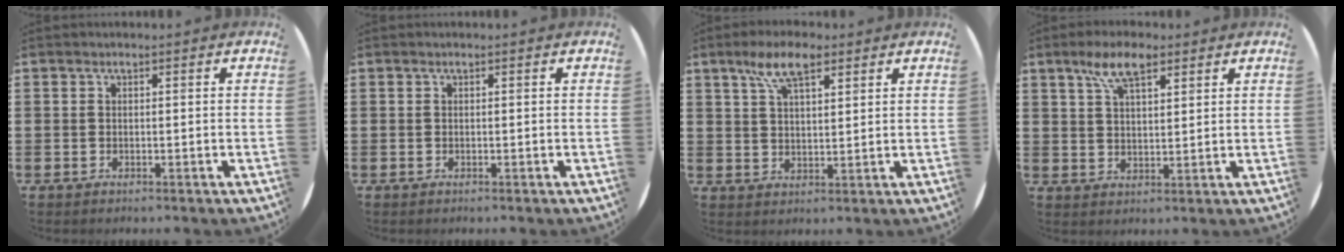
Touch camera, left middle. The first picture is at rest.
{"total": 0.0}
{"total": 6.8, "force": [4.3, 2.8, 4.6], "torque": [-0.092, 0.003, 0.075]}
{"total": 6.5, "force": [4.1, 2.7, 4.2], "torque": [-0.084, 0.004, 0.072]}